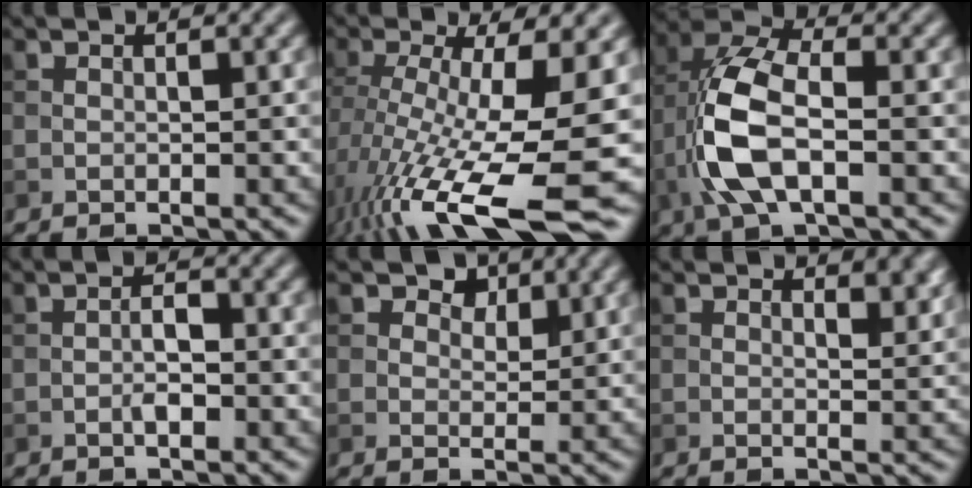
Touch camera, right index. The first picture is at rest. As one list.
[{"total": 15.9, "force": [-5.8, 4.3, 14.2], "torque": [-0.273, -0.014, -0.094]}, {"total": 8.1, "force": [-1.9, 3.8, 7.0], "torque": [-0.160, 0.011, -0.039]}, {"total": 1.9, "force": [-0.7, 0.6, 1.7], "torque": [-0.029, 0.004, -0.016]}, {"total": 3.0, "force": [1.8, 1.9, 1.5], "torque": [-0.022, -0.009, 0.023]}, {"total": 2.4, "force": [1.3, 1.1, 1.7], "torque": [-0.023, -0.004, 0.021]}]